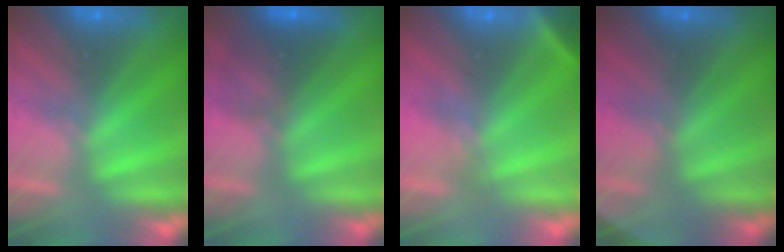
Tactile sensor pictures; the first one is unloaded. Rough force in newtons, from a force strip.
{"total": 2.9}
{"total": 2.9}
{"total": 2.8}